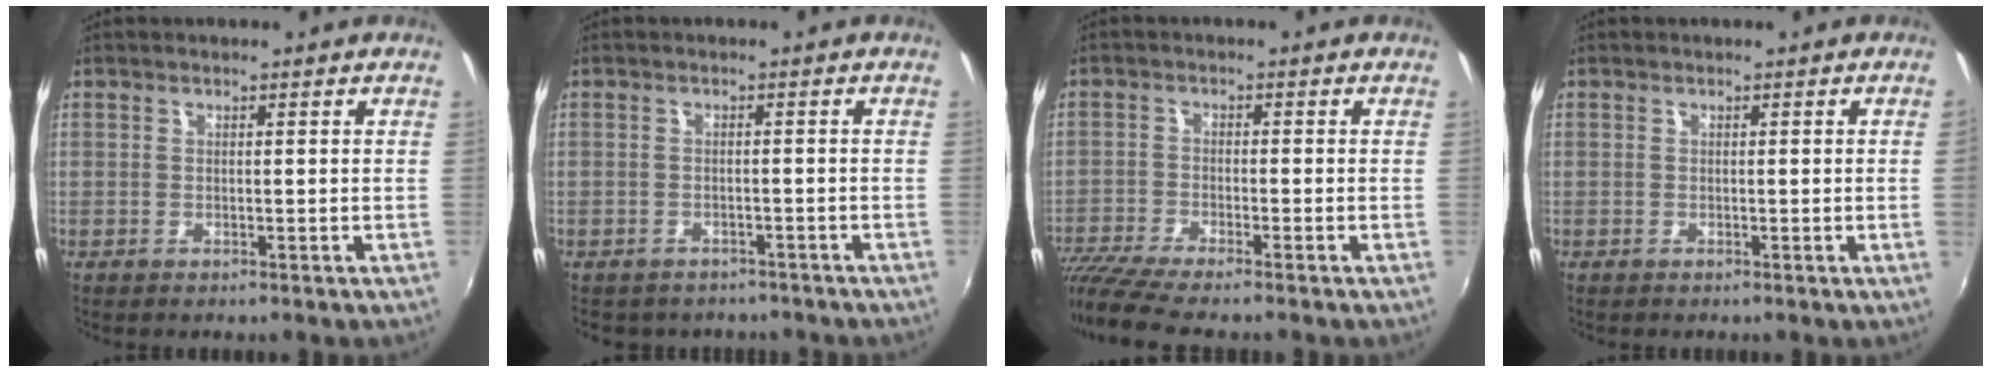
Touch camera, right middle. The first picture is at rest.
{"total": 5.8, "force": [-4.8, 2.8, 1.6], "torque": [-0.039, -0.015, -0.062]}
{"total": 9.0, "force": [-7.8, 0.2, 4.3], "torque": [-0.110, -0.035, -0.144]}
{"total": 1.1, "force": [0.0, -0.6, 0.9], "torque": [-0.005, -0.009, 0.001]}